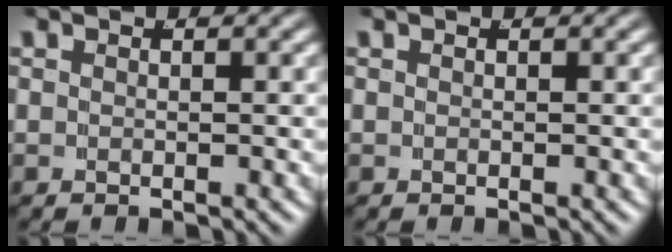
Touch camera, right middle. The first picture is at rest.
{"total": 0.0}